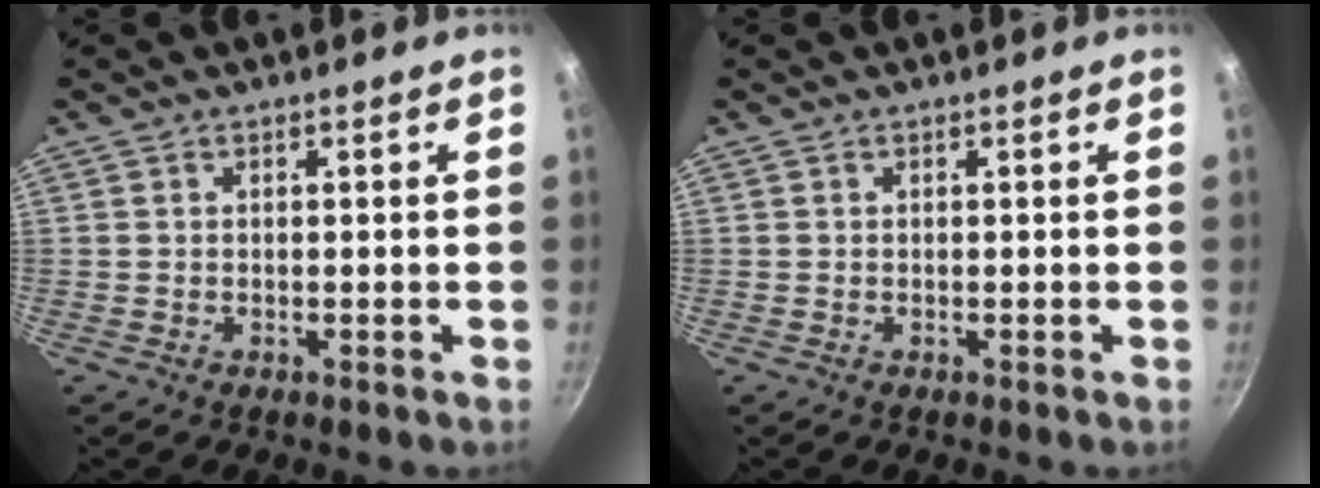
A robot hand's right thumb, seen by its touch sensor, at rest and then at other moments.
{"total": 0.0}